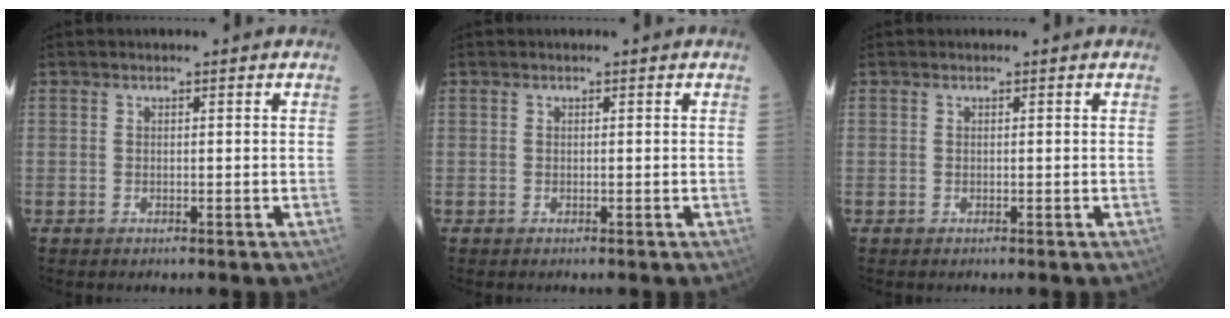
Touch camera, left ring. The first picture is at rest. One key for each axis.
{"total": 0.0}
{"total": 0.0}